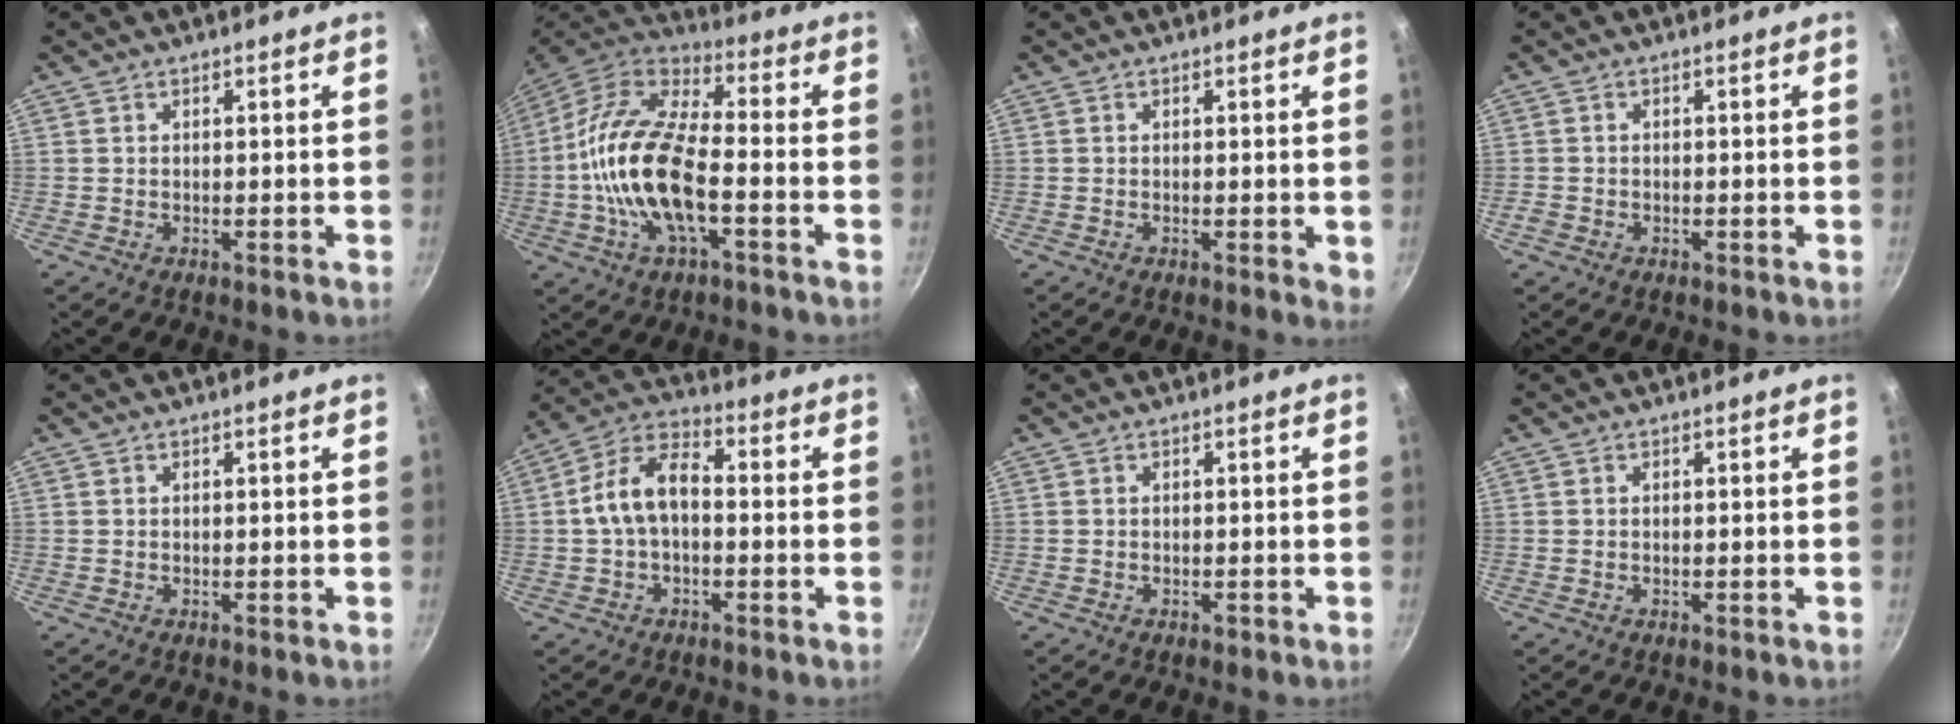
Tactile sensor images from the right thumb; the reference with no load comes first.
{"total": 18.7, "force": [-3.6, 8.3, 16.4], "torque": [-0.310, 0.035, -0.084]}
{"total": 1.9, "force": [-0.1, 0.6, 1.8], "torque": [-0.022, -0.005, -0.003]}
{"total": 1.1, "force": [-0.6, 0.9, 0.4], "torque": [-0.011, 0.002, -0.011]}
{"total": 0.0}
{"total": 10.0, "force": [-0.6, 6.0, 8.0], "torque": [-0.134, 0.041, -0.024]}
{"total": 0.6, "force": [-0.4, 0.4, 0.3], "torque": [-0.003, 0.002, -0.006]}
{"total": 0.0}